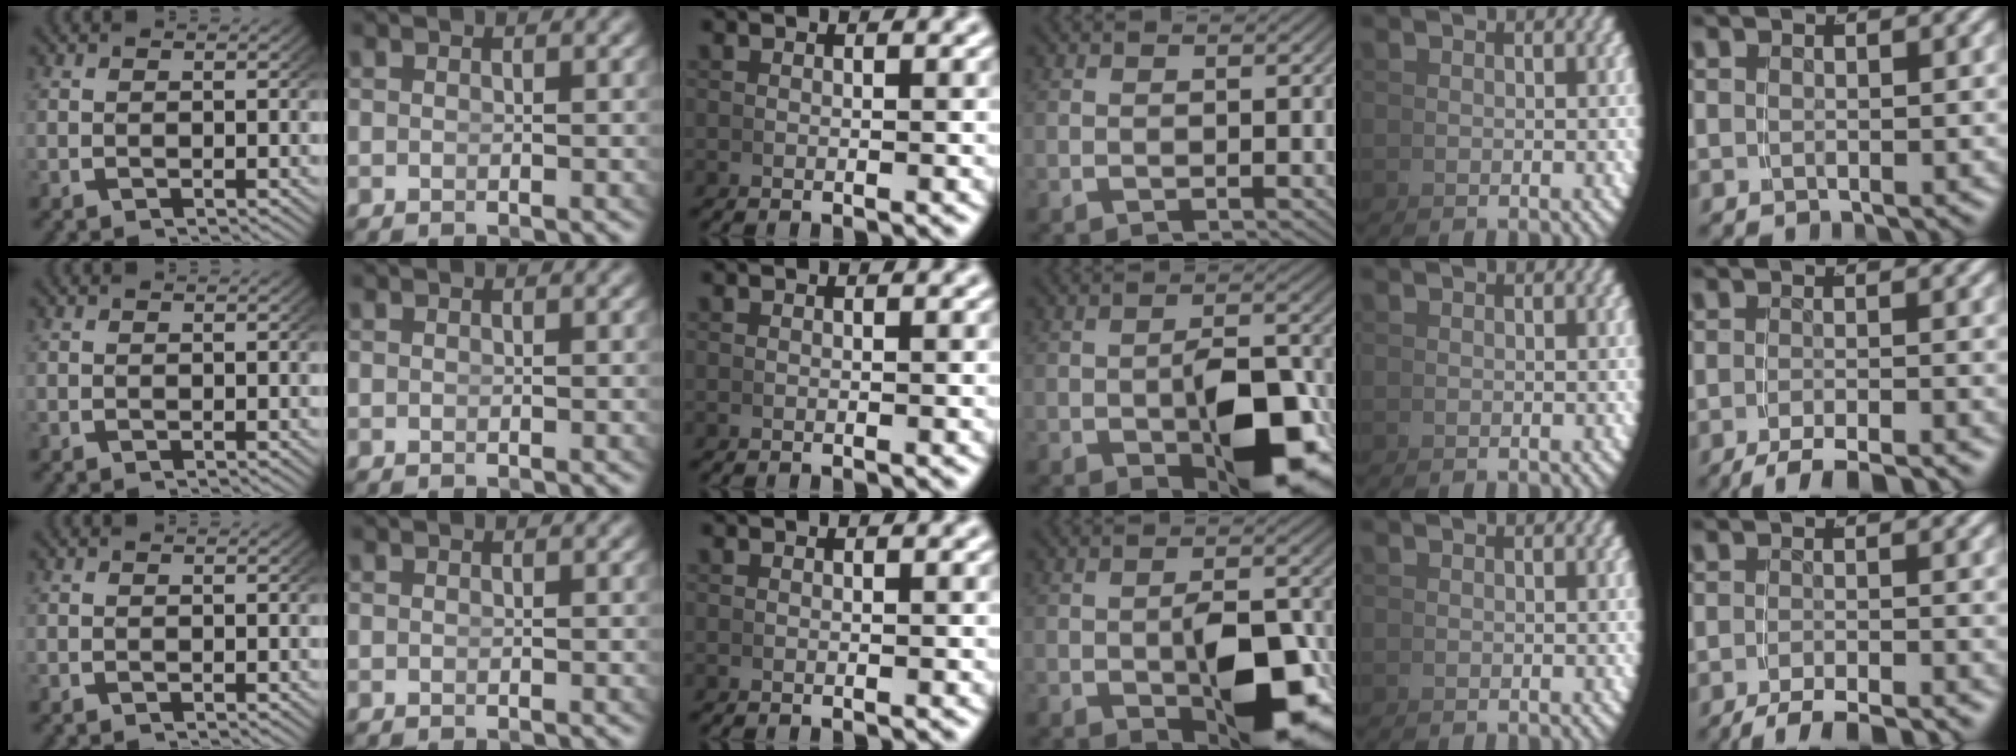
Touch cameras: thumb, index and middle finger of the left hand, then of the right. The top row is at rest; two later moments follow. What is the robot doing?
{"motion": "grasp_and_lifting", "object": "calculator"}